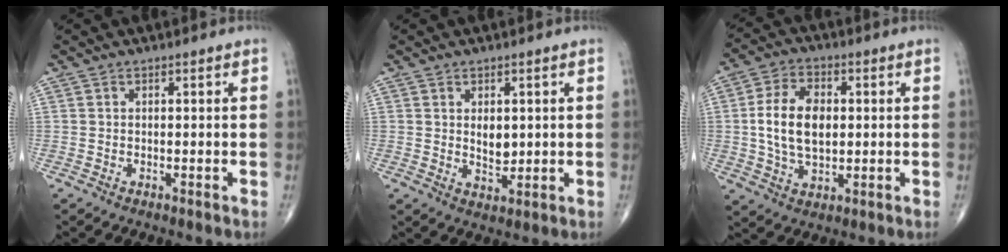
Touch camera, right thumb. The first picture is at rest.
{"total": 4.1, "force": [0.7, 2.5, 3.2], "torque": [-0.037, -0.011, 0.017]}
{"total": 11.4, "force": [0.6, 7.0, 9.0], "torque": [-0.159, 0.004, 0.014]}